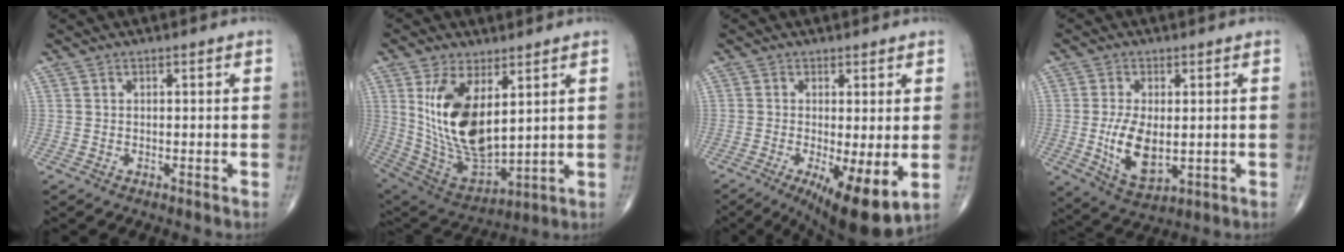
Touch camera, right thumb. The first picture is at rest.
{"total": 17.6, "force": [4.9, 8.6, 14.5], "torque": [-0.263, -0.027, 0.117]}
{"total": 11.4, "force": [-2.7, 3.3, 10.5], "torque": [-0.166, -0.026, -0.035]}
{"total": 9.6, "force": [-0.6, 5.1, 8.2], "torque": [-0.148, -0.017, 0.000]}